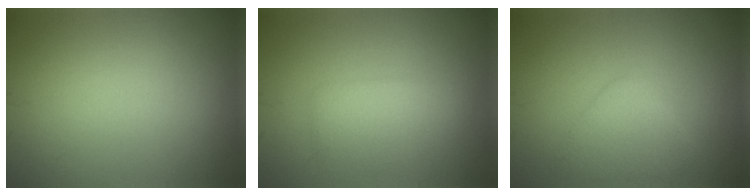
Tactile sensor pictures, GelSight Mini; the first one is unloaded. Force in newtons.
{"total": 3.0, "press": 3.0, "slide": 0.1}
{"total": 3.0, "press": 3.0, "slide": 0.0}